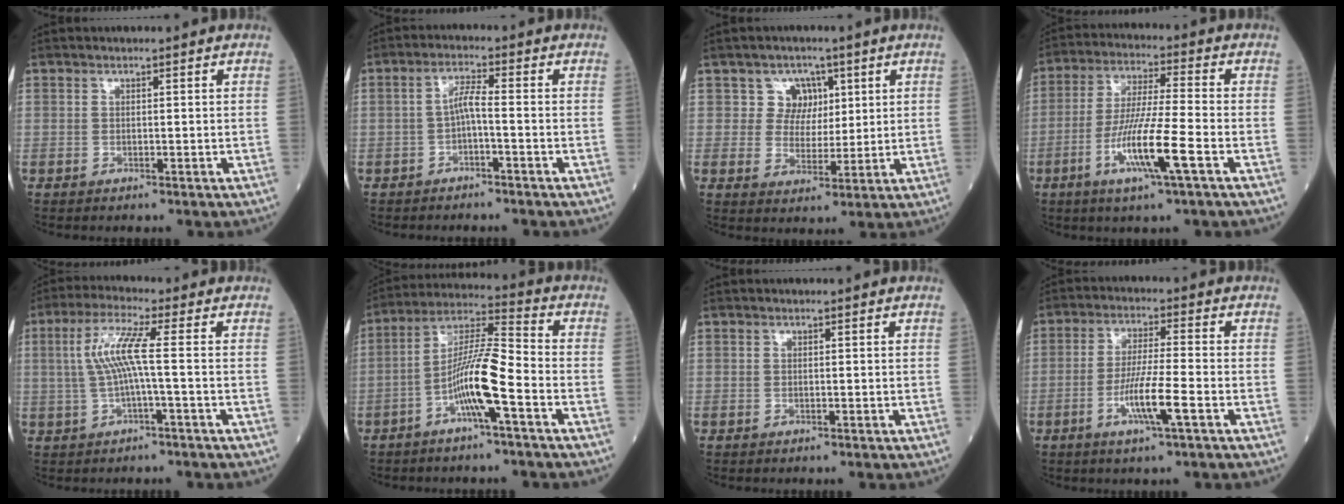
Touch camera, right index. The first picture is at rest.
{"total": 3.0, "force": [-1.0, 0.3, 2.9], "torque": [-0.056, 0.010, -0.019]}
{"total": 5.0, "force": [2.1, 4.4, 0.8], "torque": [-0.004, 0.009, 0.036]}
{"total": 11.0, "force": [-4.2, -0.1, 10.2], "torque": [-0.200, -0.012, -0.079]}
{"total": 6.5, "force": [0.2, 0.1, 6.5], "torque": [-0.139, 0.020, 0.004]}
{"total": 10.3, "force": [-3.9, 0.2, 9.5], "torque": [-0.187, 0.012, -0.076]}
{"total": 0.0}
{"total": 7.4, "force": [-2.8, -0.2, 6.8], "torque": [-0.131, -0.007, -0.052]}